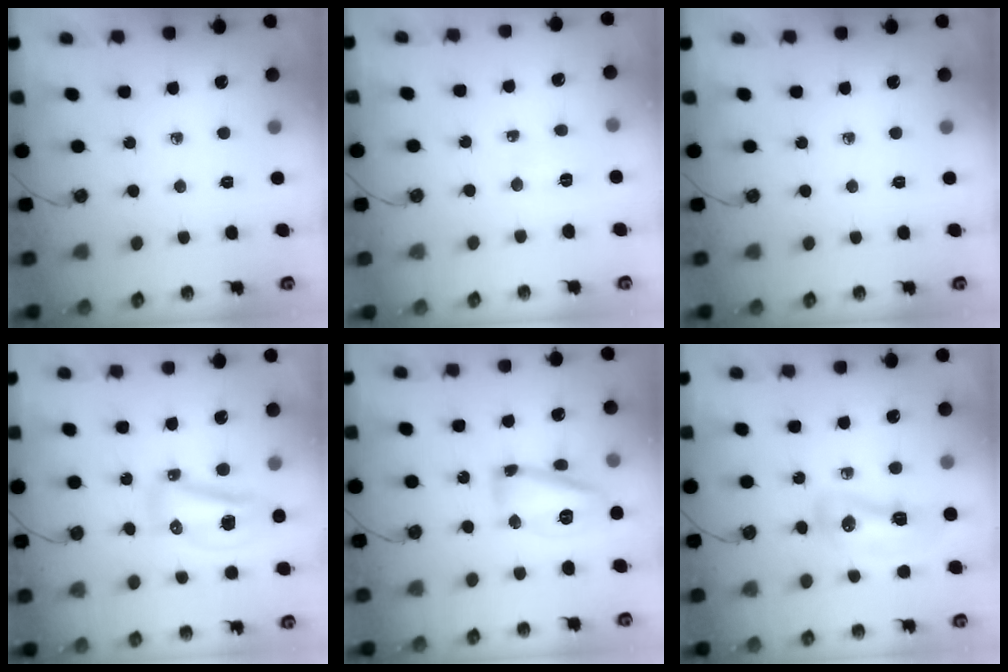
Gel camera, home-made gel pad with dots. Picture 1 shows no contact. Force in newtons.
{"total": 2.8, "press": 2.7, "slide": 0.8}
{"total": 0.0}
{"total": 17.3, "press": 12.3, "slide": 12.1}
{"total": 14.1, "press": 13.9, "slide": 2.4}
{"total": 14.7, "press": 12.3, "slide": 8.1}